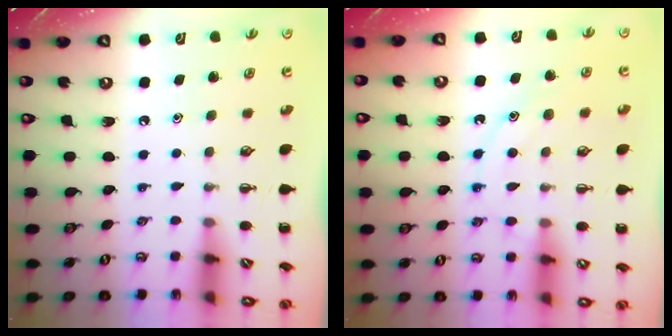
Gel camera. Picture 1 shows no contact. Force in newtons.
{"total": 11.1, "press": 11.1, "slide": 0.6}